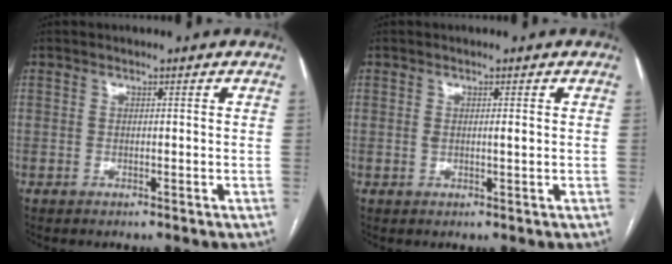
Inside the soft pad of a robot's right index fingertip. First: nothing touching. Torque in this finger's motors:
{"motor_torque": [0.25, 0.01, 0.14, 0.04]}